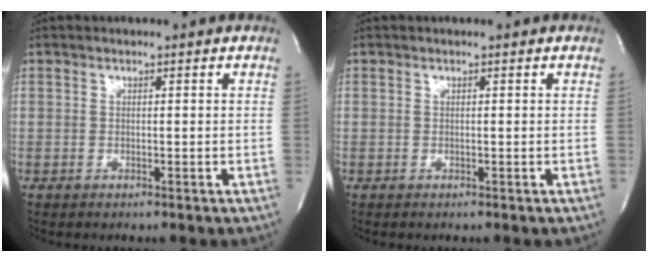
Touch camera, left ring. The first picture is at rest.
{"total": 0.0}